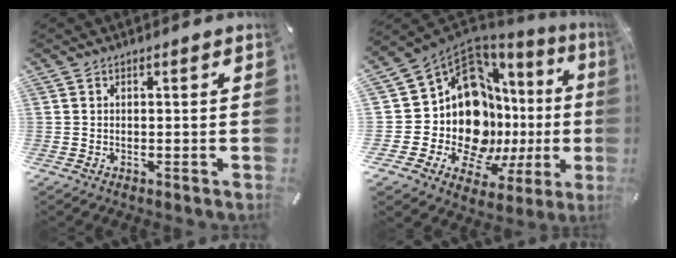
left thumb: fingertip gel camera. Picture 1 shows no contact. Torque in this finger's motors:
{"motor_torque": [1.06, 2.63, 1.01, 0.74, 0.13]}